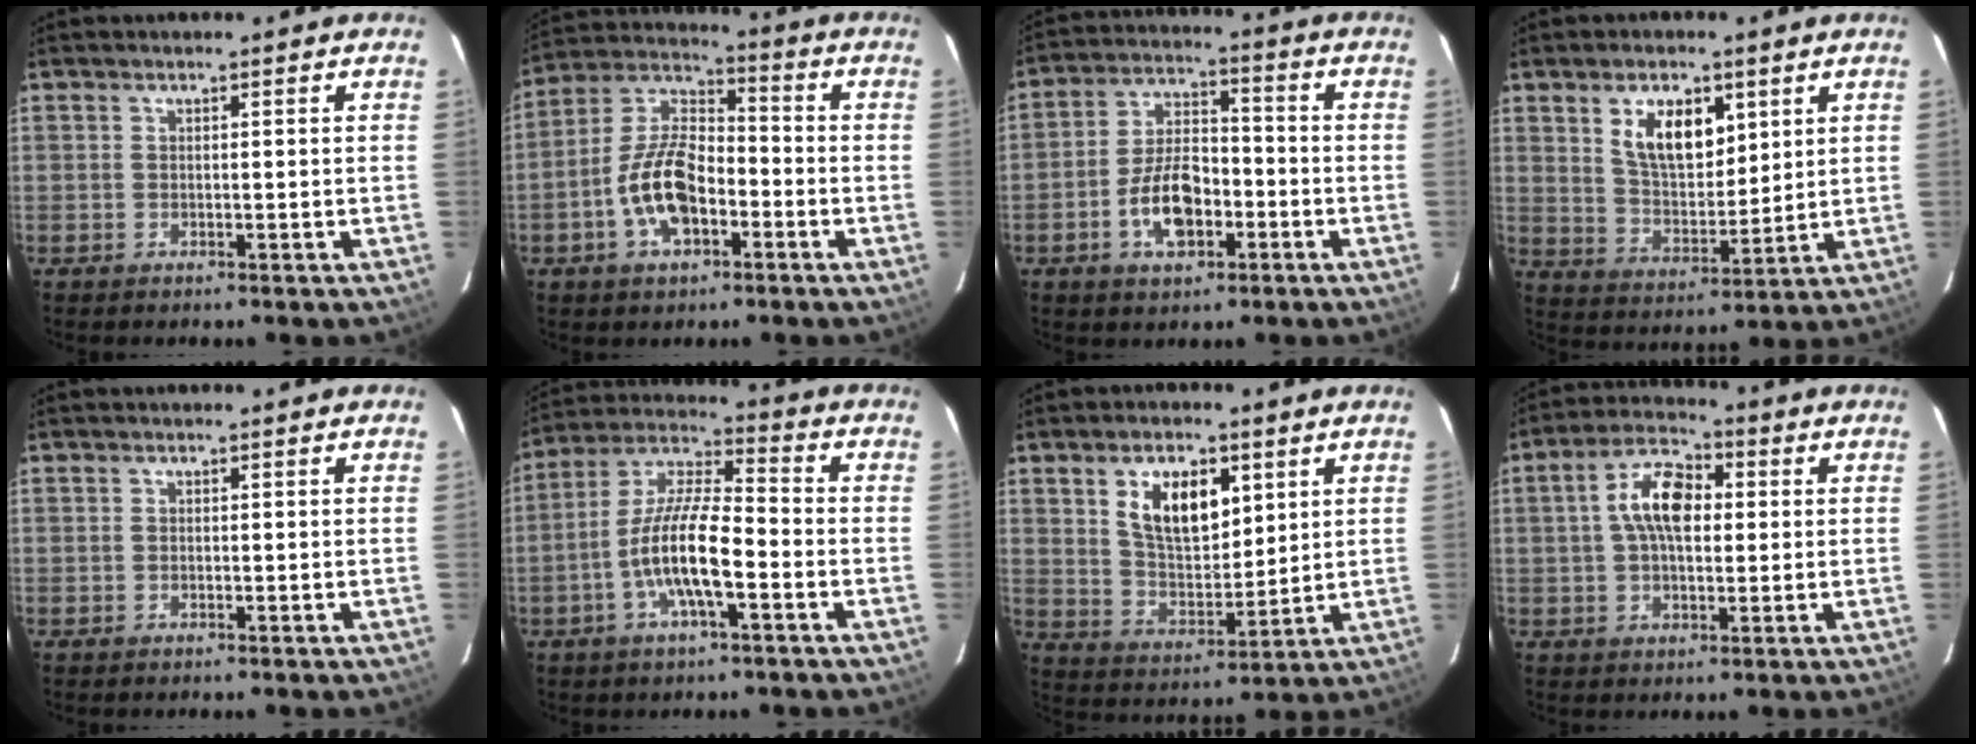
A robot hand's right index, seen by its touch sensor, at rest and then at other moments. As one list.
[{"total": 13.1, "force": [-4.6, 6.8, 10.2], "torque": [-0.207, 0.017, -0.081]}, {"total": 10.7, "force": [-4.0, 5.7, 8.1], "torque": [-0.159, 0.015, -0.063]}, {"total": 10.4, "force": [4.6, 5.4, 7.7], "torque": [-0.135, 0.006, 0.093]}, {"total": 0.0}, {"total": 12.6, "force": [-4.3, 3.1, 11.5], "torque": [-0.233, 0.000, -0.085]}, {"total": 11.3, "force": [4.7, 5.9, 8.5], "torque": [-0.150, 0.008, 0.095]}, {"total": 9.3, "force": [1.2, 5.0, 7.8], "torque": [-0.144, 0.023, 0.019]}]